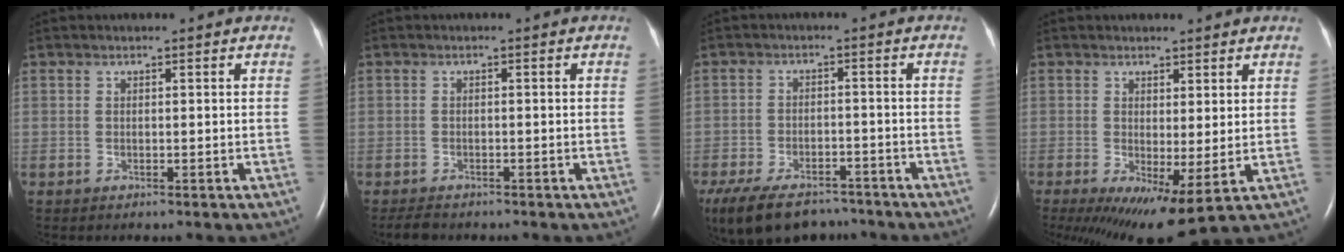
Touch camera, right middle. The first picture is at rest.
{"total": 1.9, "force": [-1.7, 0.5, 0.6], "torque": [-0.017, -0.006, -0.025]}
{"total": 15.5, "force": [-11.8, 7.1, 7.1], "torque": [-0.180, -0.014, -0.170]}
{"total": 9.1, "force": [-1.8, 2.4, 8.6], "torque": [-0.147, -0.010, -0.012]}